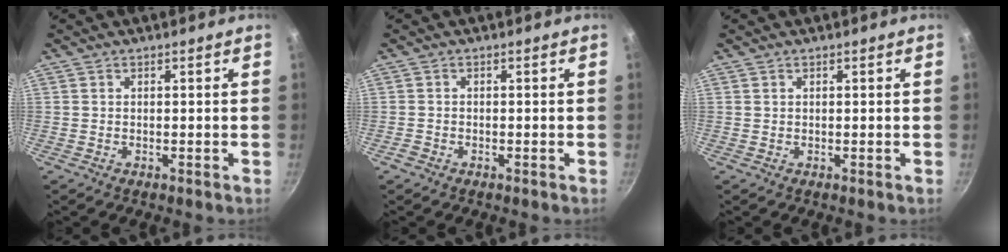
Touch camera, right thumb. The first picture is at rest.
{"total": 1.2, "force": [-0.9, 0.6, 0.4], "torque": [-0.018, 0.009, -0.020]}
{"total": 0.0}